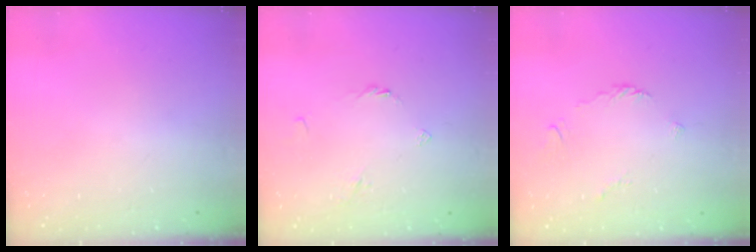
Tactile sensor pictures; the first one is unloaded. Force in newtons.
{"total": 2.4, "press": 2.4, "slide": 0.5}
{"total": 2.7, "press": 2.6, "slide": 0.6}